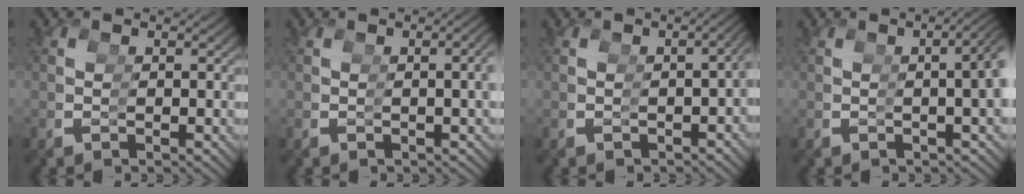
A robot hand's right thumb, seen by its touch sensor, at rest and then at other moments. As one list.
[{"total": 2.2, "force": [0.0, 0.1, 2.2], "torque": [-0.024, 0.010, 0.002]}, {"total": 2.9, "force": [-0.3, 1.3, 2.6], "torque": [-0.033, 0.007, -0.004]}, {"total": 5.4, "force": [0.6, 1.5, 5.2], "torque": [-0.054, 0.022, 0.001]}]